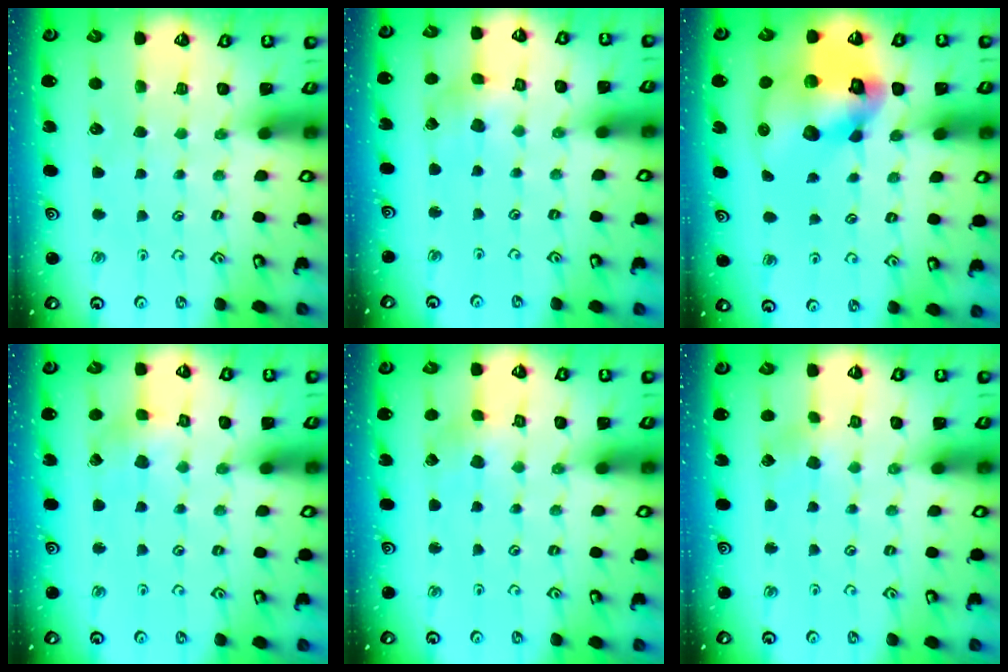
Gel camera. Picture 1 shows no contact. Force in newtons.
{"total": 3.0, "press": 2.9, "slide": 0.5}
{"total": 19.8, "press": 19.6, "slide": 2.8}
{"total": 2.9, "press": 2.9, "slide": 0.2}
{"total": 2.0, "press": 2.0, "slide": 0.3}
{"total": 2.2, "press": 2.2, "slide": 0.3}